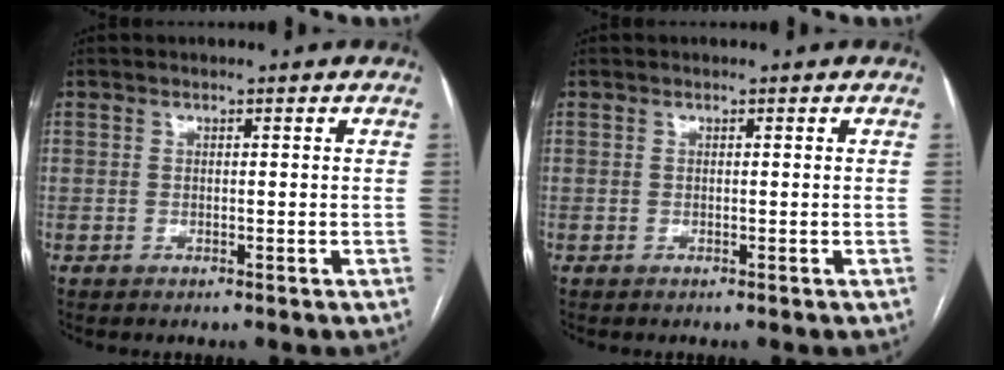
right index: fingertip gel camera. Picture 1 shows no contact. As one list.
[{"total": 0.0}]